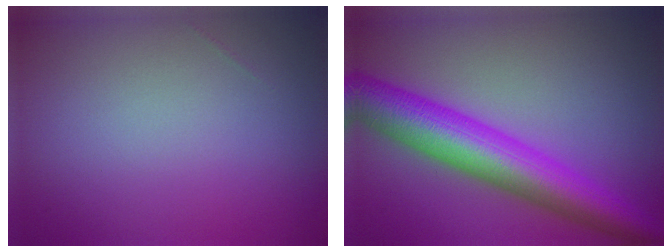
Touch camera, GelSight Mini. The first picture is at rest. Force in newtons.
{"total": 8.5, "press": 8.5, "slide": 0.2}